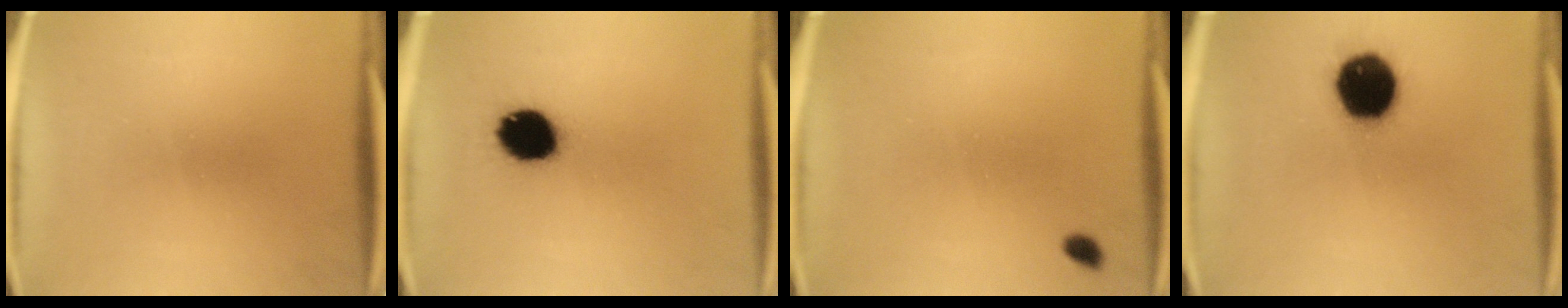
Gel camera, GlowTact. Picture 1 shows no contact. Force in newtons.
{"total": 12.1}
{"total": 1.3}
{"total": 17.1}